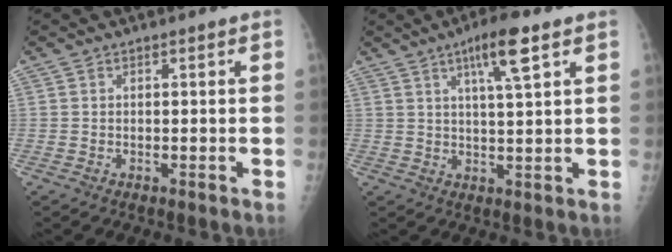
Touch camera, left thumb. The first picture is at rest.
{"total": 7.7, "force": [4.0, 1.0, 6.5], "torque": [-0.111, -0.016, 0.068]}